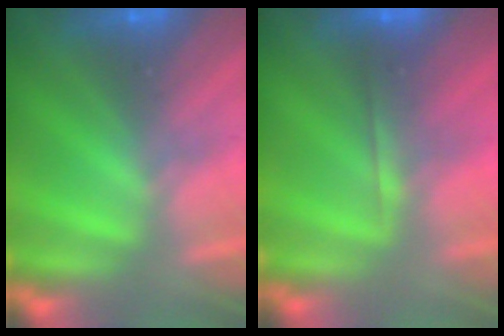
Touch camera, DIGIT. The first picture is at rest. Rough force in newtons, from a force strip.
{"total": 1.7}